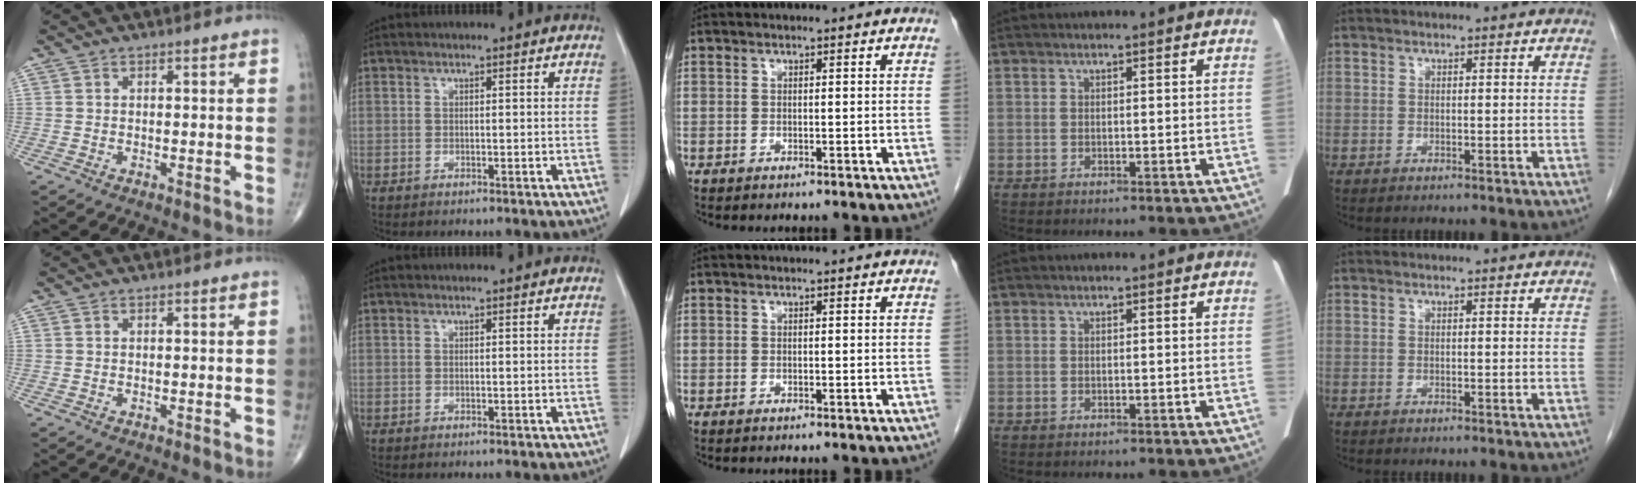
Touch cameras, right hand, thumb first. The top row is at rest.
{}